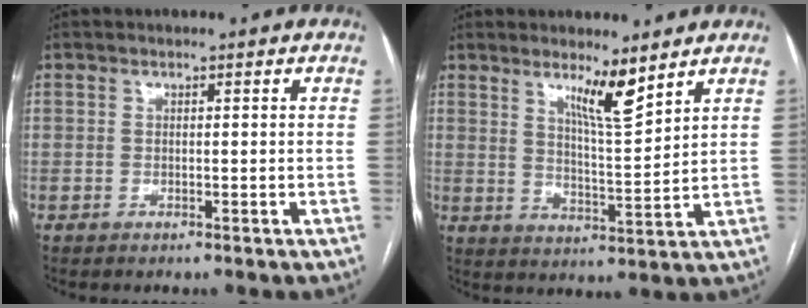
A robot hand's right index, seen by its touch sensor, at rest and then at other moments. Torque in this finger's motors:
{"motor_torque": [0.18, 0.17, 0.36, 0.07]}